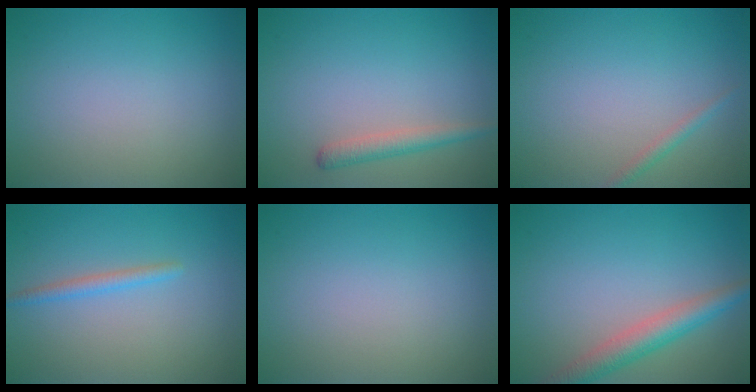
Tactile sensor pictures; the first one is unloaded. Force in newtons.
{"total": 1.9, "press": 1.9, "slide": 0.1}
{"total": 1.0, "press": 1.0, "slide": 0.0}
{"total": 1.4, "press": 1.4, "slide": 0.0}
{"total": 0.0}
{"total": 3.8, "press": 3.8, "slide": 0.1}